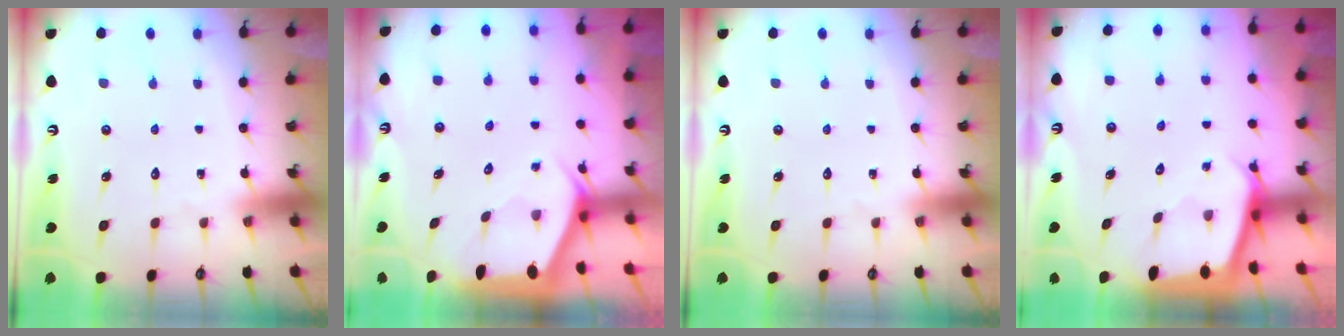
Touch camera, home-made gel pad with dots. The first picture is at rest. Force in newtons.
{"total": 1.9, "press": 1.9, "slide": 0.3}
{"total": 0.0}
{"total": 2.4, "press": 2.4, "slide": 0.1}